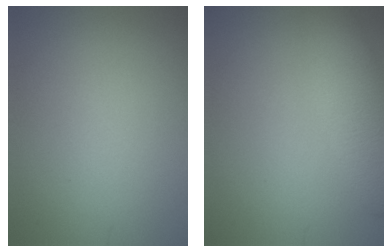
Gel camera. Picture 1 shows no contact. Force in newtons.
{"total": 6.7, "press": 6.7, "slide": 0.6}